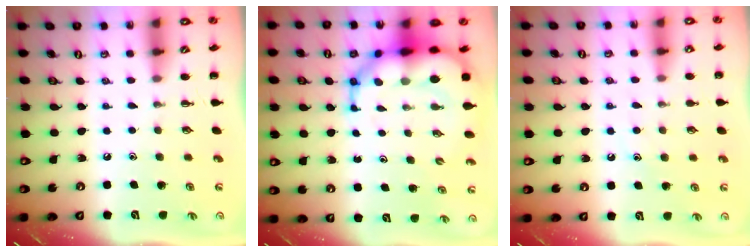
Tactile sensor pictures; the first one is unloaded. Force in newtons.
{"total": 12.2, "press": 11.7, "slide": 3.4}
{"total": 8.1, "press": 8.0, "slide": 1.4}